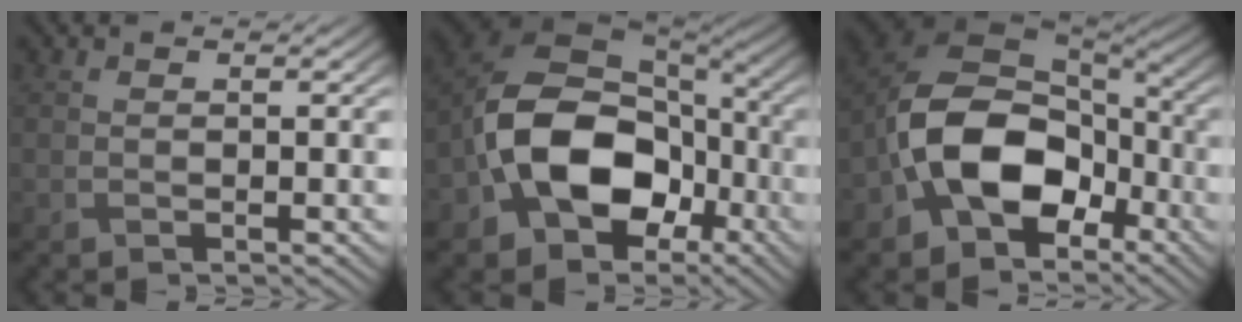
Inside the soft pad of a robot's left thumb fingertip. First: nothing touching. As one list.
[{"total": 14.6, "force": [-4.4, 10.5, 9.1], "torque": [-0.181, -0.018, -0.094]}, {"total": 13.2, "force": [-4.8, 9.0, 8.4], "torque": [-0.156, -0.003, -0.108]}]